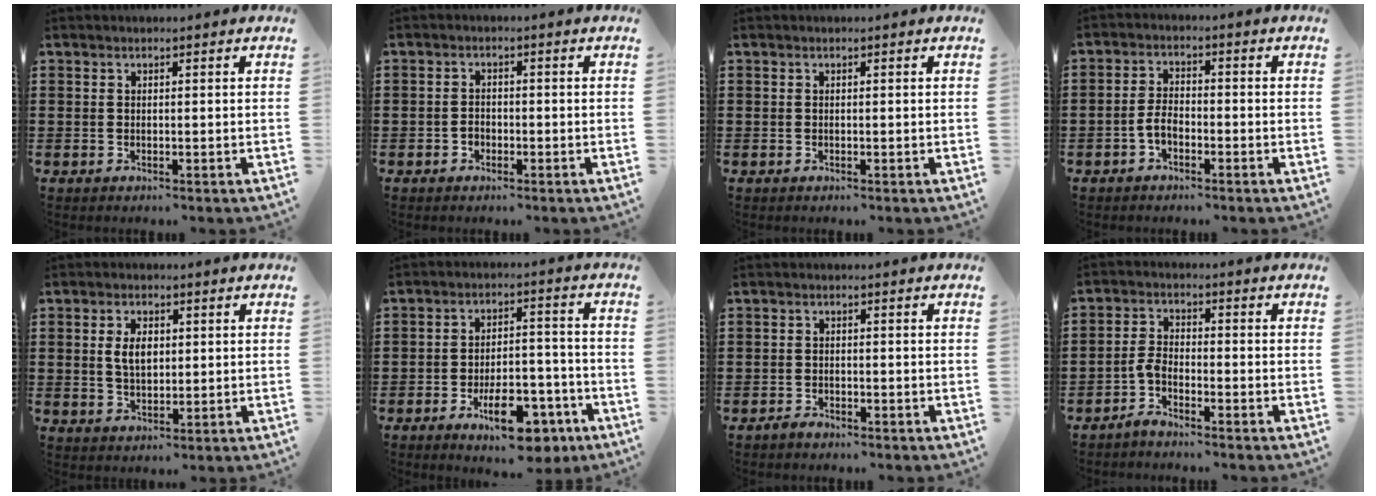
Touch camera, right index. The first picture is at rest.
{"total": 1.4, "force": [-0.7, 1.0, 0.6], "torque": [-0.014, -0.001, -0.015]}
{"total": 0.0}
{"total": 3.4, "force": [-1.7, 1.7, 2.5], "torque": [-0.060, 0.000, -0.037]}
{"total": 4.2, "force": [0.7, 2.5, 3.4], "torque": [-0.063, 0.008, 0.009]}
{"total": 10.3, "force": [-6.2, 4.1, 7.1], "torque": [-0.109, 0.019, -0.107]}
{"total": 1.3, "force": [-1.2, 0.5, 0.3], "torque": [-0.010, -0.001, -0.024]}
{"total": 3.1, "force": [-2.4, 1.1, 1.6], "torque": [-0.046, 0.005, -0.054]}